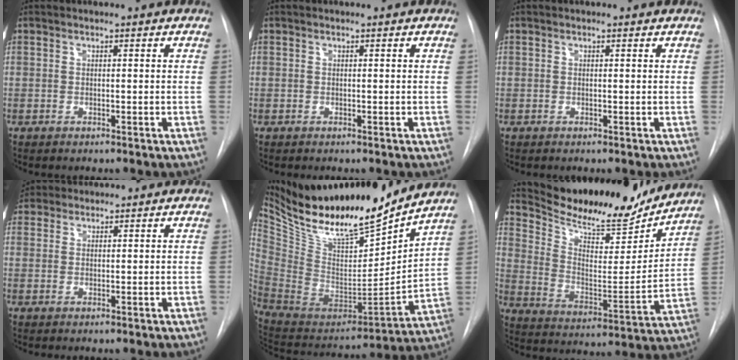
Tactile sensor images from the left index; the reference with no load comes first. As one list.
[{"total": 0.0}, {"total": 0.0}, {"total": 5.0, "force": [4.6, 2.0, 0.2], "torque": [-0.006, 0.027, 0.086]}, {"total": 25.7, "force": [22.3, 4.2, 12.0], "torque": [-0.220, -0.039, 0.373]}, {"total": 21.0, "force": [19.5, 3.9, 6.8], "torque": [-0.120, -0.029, 0.301]}]